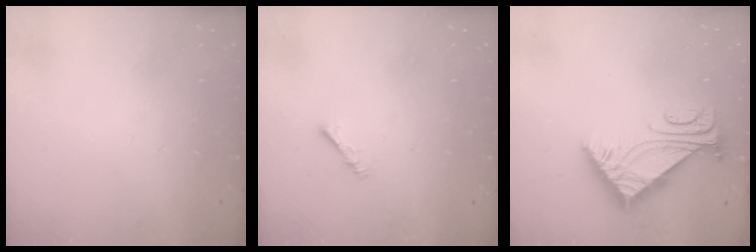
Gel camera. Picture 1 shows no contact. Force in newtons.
{"total": 1.9, "press": 1.9, "slide": 0.4}
{"total": 5.9, "press": 5.8, "slide": 0.6}